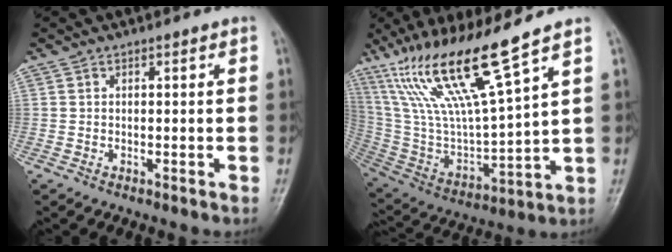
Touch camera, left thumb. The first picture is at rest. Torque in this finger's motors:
{"motor_torque": [1.47, 0.03, 1.66, -1.11, 0.36]}